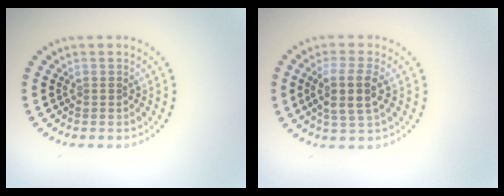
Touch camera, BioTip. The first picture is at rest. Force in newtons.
{"total": 3.5, "press": 3.2, "slide": 1.6}